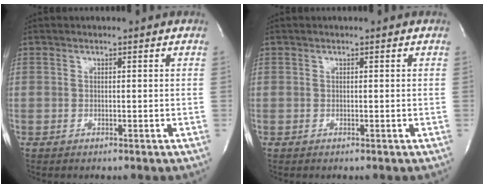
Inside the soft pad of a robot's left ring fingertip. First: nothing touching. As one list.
[{"total": 0.0}]